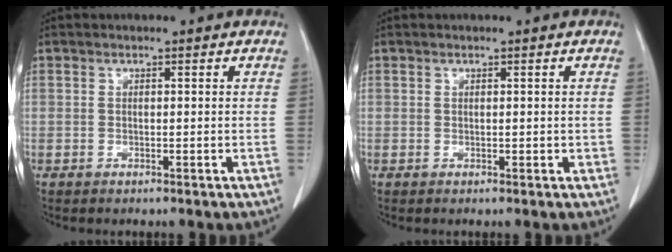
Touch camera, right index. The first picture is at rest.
{"total": 0.5, "force": [0.0, 0.4, 0.4], "torque": [-0.004, 0.002, 0.003]}